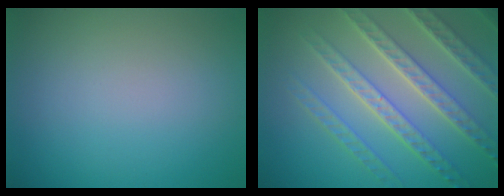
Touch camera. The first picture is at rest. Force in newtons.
{"total": 7.7, "press": 5.6, "slide": 5.2}